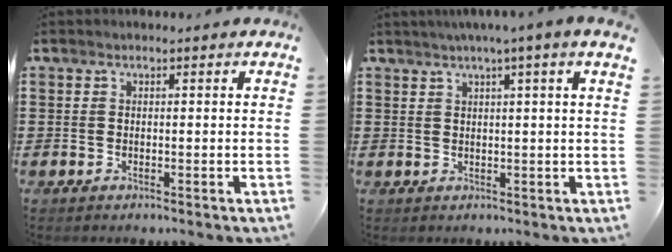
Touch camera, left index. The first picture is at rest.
{"total": 2.1, "force": [1.4, -0.6, 1.5], "torque": [-0.030, 0.000, 0.024]}